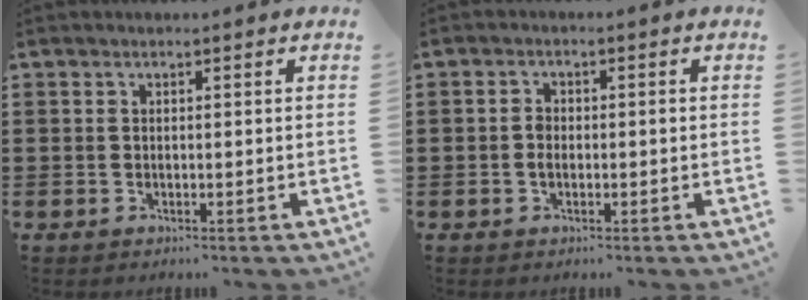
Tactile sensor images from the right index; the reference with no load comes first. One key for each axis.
{"total": 1.8, "fx": -0.3, "fy": 1.0, "fz": 1.5, "tx": -0.028, "ty": 0.002, "tz": -0.004}